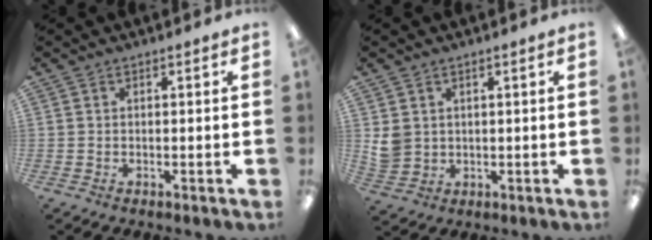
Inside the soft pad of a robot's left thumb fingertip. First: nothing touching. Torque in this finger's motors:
{"motor_torque": [0.71, 0.91, 0.57, -0.69, 0.03]}